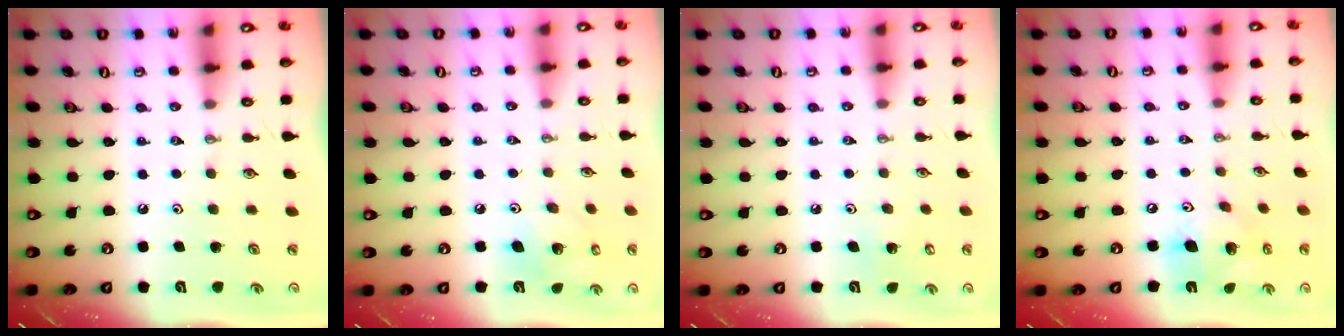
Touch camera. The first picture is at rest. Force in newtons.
{"total": 8.7, "press": 8.5, "slide": 1.9}
{"total": 3.6, "press": 3.6, "slide": 0.2}
{"total": 14.1, "press": 13.8, "slide": 2.9}